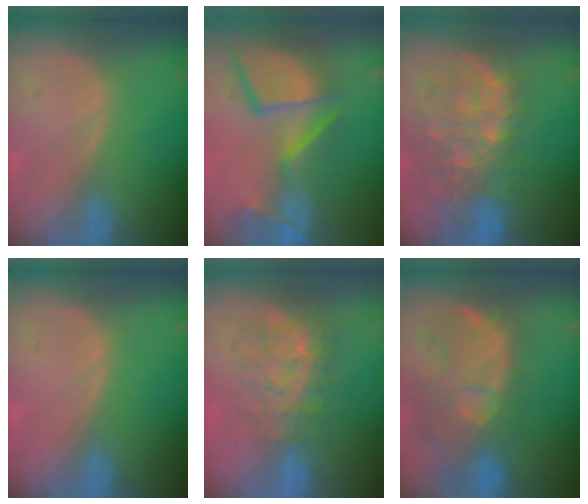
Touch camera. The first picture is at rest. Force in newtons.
{"total": 13.8, "press": 11.2, "slide": 8.1}
{"total": 11.2, "press": 9.7, "slide": 5.5}
{"total": 0.0}
{"total": 8.8, "press": 7.5, "slide": 4.5}
{"total": 12.2, "press": 11.0, "slide": 5.4}